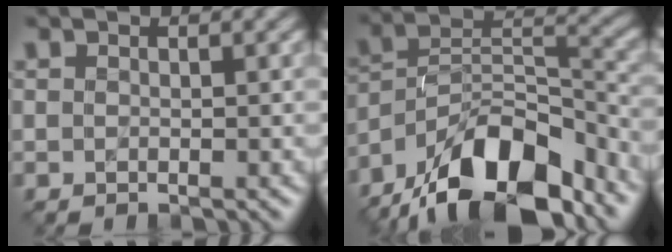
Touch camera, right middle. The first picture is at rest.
{"total": 12.9, "force": [-9.4, 4.9, 7.5], "torque": [-0.124, 0.017, -0.182]}